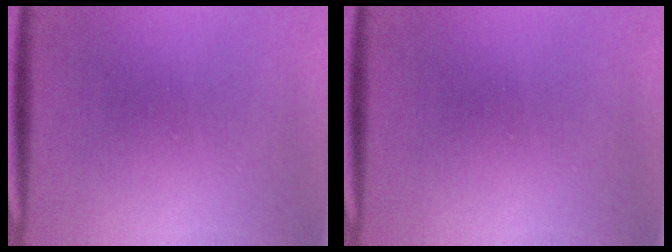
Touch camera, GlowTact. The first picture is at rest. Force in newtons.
{"total": 0.0}